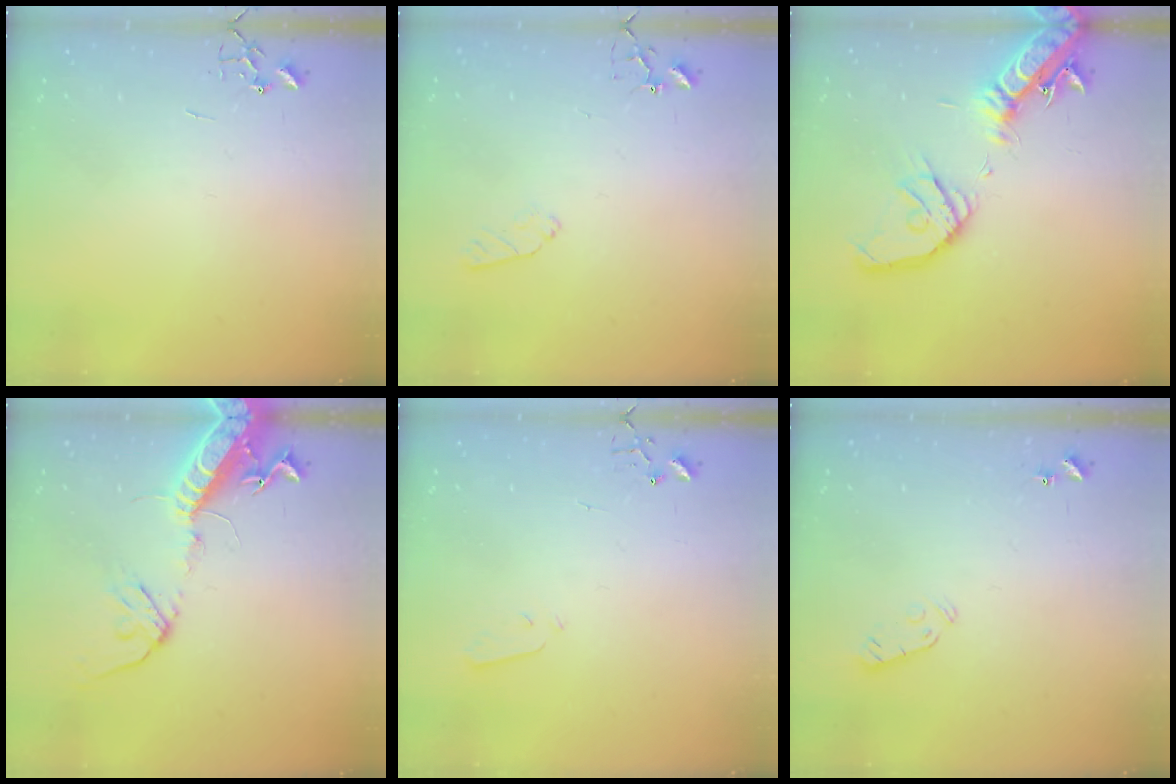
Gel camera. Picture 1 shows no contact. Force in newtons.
{"total": 5.3, "press": 5.2, "slide": 0.7}
{"total": 20.7, "press": 20.4, "slide": 3.6}
{"total": 16.2, "press": 15.8, "slide": 3.6}
{"total": 2.8, "press": 2.7, "slide": 0.4}
{"total": 3.0, "press": 2.9, "slide": 0.9}